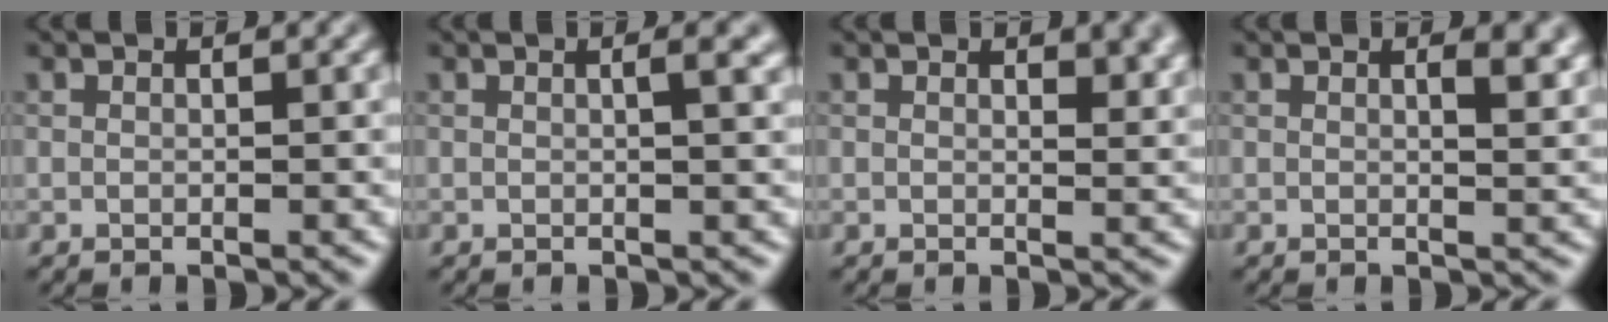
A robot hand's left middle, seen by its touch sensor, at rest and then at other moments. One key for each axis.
{"total": 2.0, "fx": 0.5, "fy": 0.6, "fz": 1.9, "tx": -0.020, "ty": 0.005, "tz": 0.001}
{"total": 2.3, "fx": 1.2, "fy": 0.9, "fz": 1.7, "tx": -0.020, "ty": -0.003, "tz": 0.021}
{"total": 2.7, "fx": 1.1, "fy": 1.0, "fz": 2.2, "tx": -0.021, "ty": 0.002, "tz": 0.016}